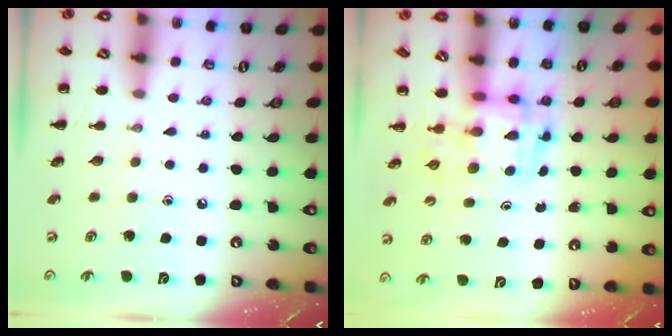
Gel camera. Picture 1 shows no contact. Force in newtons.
{"total": 3.6, "press": 3.5, "slide": 0.6}